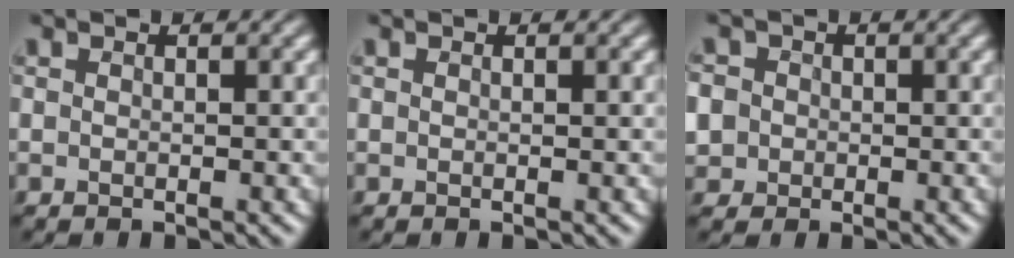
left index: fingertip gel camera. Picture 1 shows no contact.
{"total": 0.0}
{"total": 5.3, "force": [-0.3, 4.9, 1.8], "torque": [-0.050, 0.023, -0.031]}